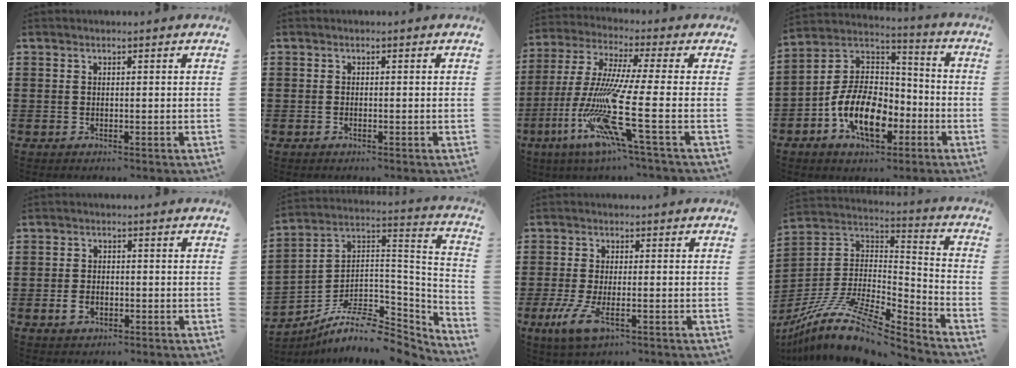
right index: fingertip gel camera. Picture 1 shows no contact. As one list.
[{"total": 0.0}, {"total": 14.0, "force": [-4.5, 1.0, 13.2], "torque": [-0.295, -0.023, -0.092]}, {"total": 12.3, "force": [-5.4, 7.2, 8.5], "torque": [-0.187, 0.011, -0.104]}, {"total": 2.1, "force": [-0.8, 1.5, 1.1], "torque": [-0.031, 0.000, -0.019]}, {"total": 9.5, "force": [-7.3, 3.3, 5.1], "torque": [-0.098, 0.005, -0.142]}, {"total": 4.9, "force": [-2.2, 1.4, 4.1], "torque": [-0.096, -0.015, -0.042]}, {"total": 13.1, "force": [-9.9, 3.3, 8.0], "torque": [-0.158, 0.018, -0.187]}]